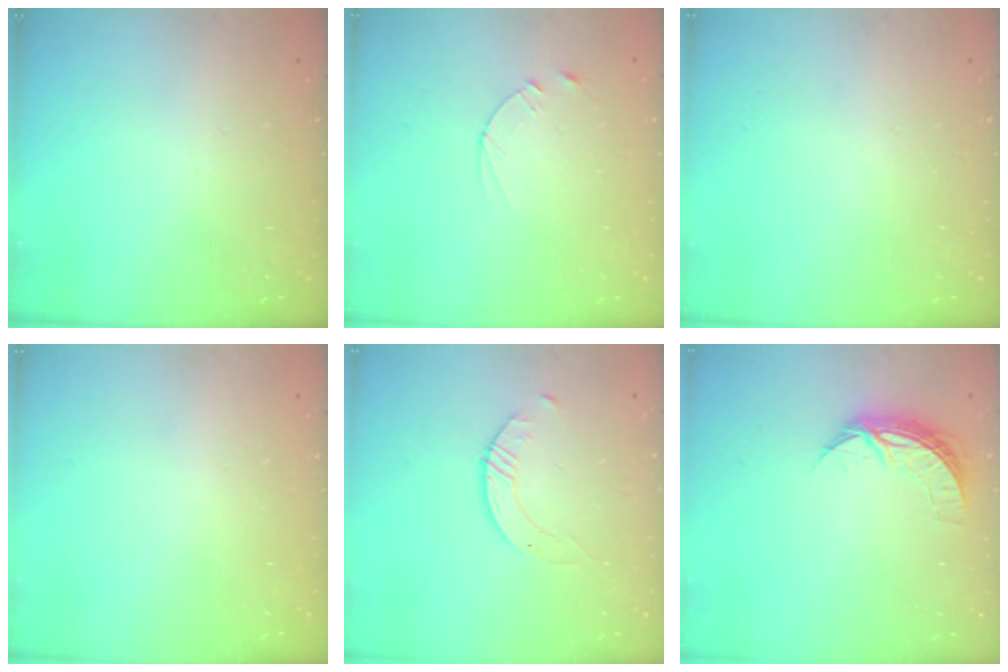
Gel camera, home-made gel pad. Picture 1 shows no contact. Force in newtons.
{"total": 2.4, "press": 2.3, "slide": 0.2}
{"total": 0.0}
{"total": 0.0}
{"total": 1.7, "press": 1.7, "slide": 0.2}
{"total": 7.1, "press": 7.0, "slide": 0.7}